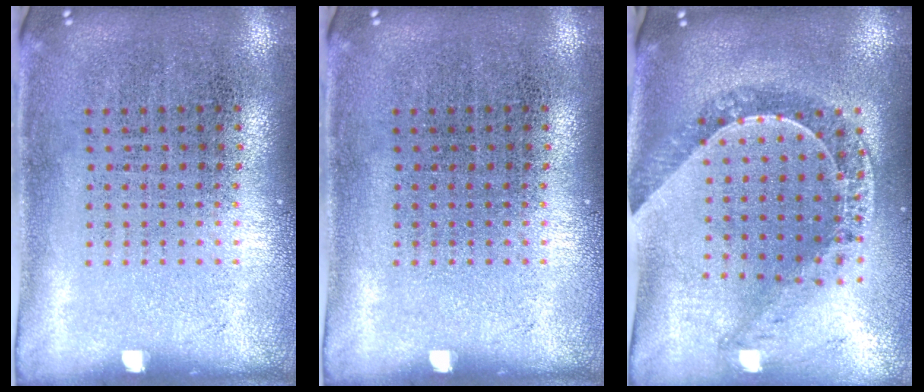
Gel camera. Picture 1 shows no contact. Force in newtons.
{"total": 0.0}
{"total": 1.0, "press": 0.9, "slide": 0.2}